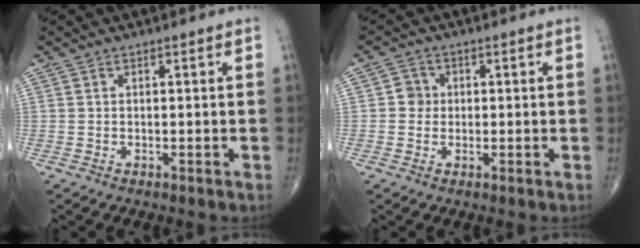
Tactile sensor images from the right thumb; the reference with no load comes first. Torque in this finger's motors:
{"motor_torque": [-0.28, 0.14, 0.03, -0.02, -0.01]}